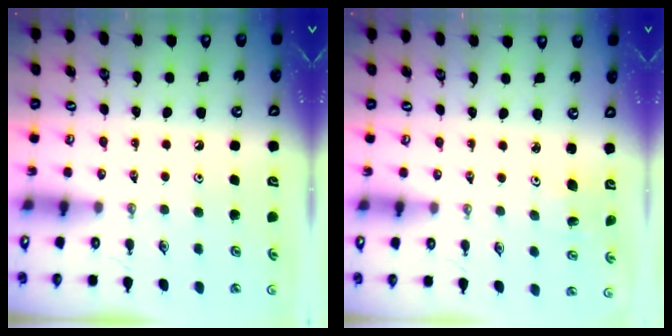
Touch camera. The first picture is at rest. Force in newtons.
{"total": 2.3, "press": 2.3, "slide": 0.3}